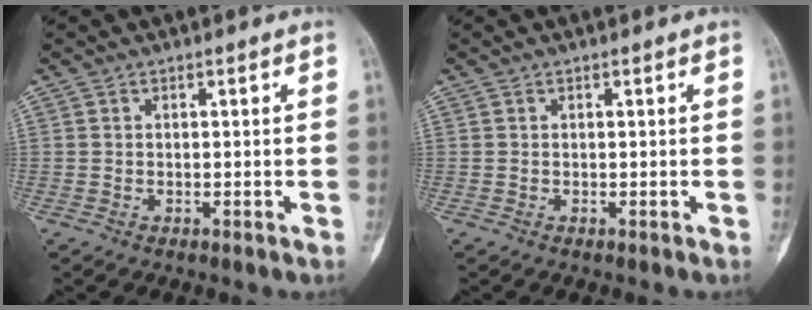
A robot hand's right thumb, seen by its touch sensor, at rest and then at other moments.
{"total": 0.0}